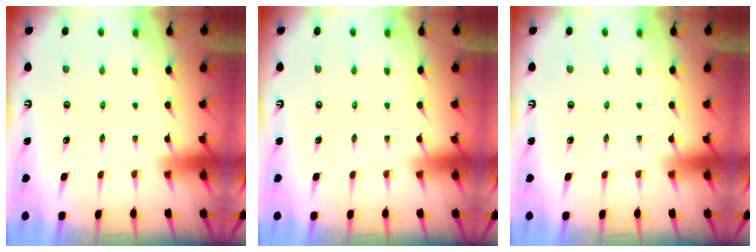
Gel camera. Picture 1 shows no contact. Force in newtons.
{"total": 0.0}
{"total": 0.0}